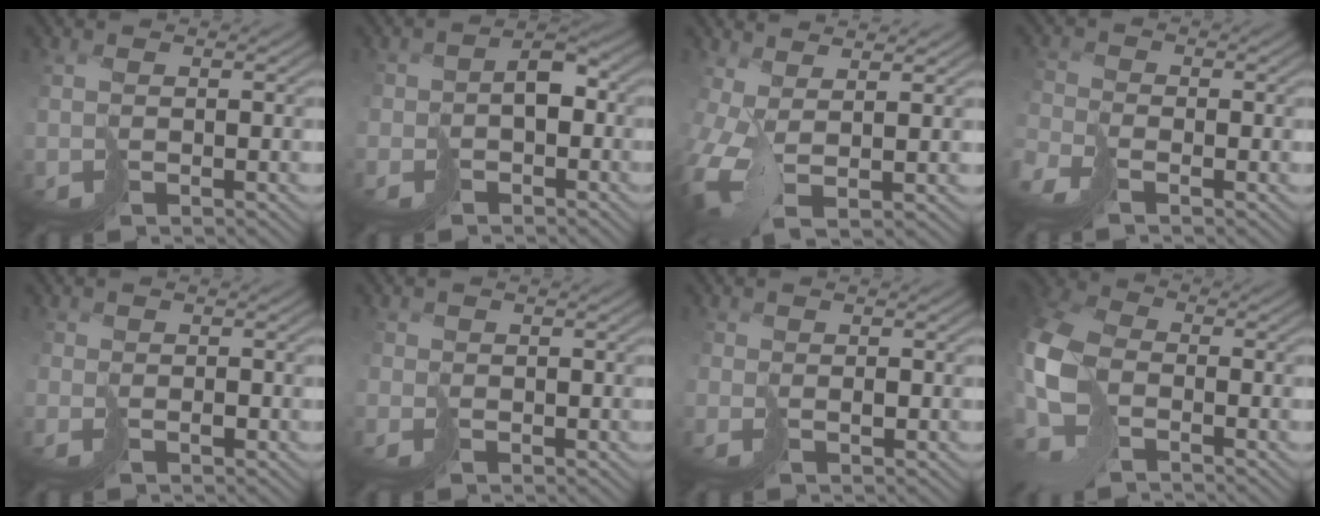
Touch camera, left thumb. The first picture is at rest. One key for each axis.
{"total": 4.0, "fx": -1.6, "fy": 3.2, "fz": 1.8, "tx": -0.010, "ty": -0.001, "tz": -0.029}
{"total": 5.0, "fx": 1.2, "fy": 1.3, "fz": 4.7, "tx": -0.104, "ty": 0.002, "tz": 0.017}
{"total": 3.0, "fx": -2.9, "fy": 0.3, "fz": 0.6, "tx": -0.005, "ty": 0.000, "tz": -0.070}
{"total": 0.7, "fx": -0.2, "fy": 0.1, "fz": -0.6, "tx": 0.023, "ty": 0.002, "tz": -0.003}
{"total": 1.3, "fx": 0.0, "fy": 0.6, "fz": -1.2, "tx": 0.029, "ty": -0.004, "tz": -0.005}
{"total": 0.7, "fx": 0.3, "fy": -0.1, "fz": -0.6, "tx": 0.019, "ty": 0.002, "tz": 0.010}
{"total": 8.2, "fx": -1.7, "fy": 5.7, "fz": 5.6, "tx": -0.155, "ty": -0.005, "tz": -0.044}